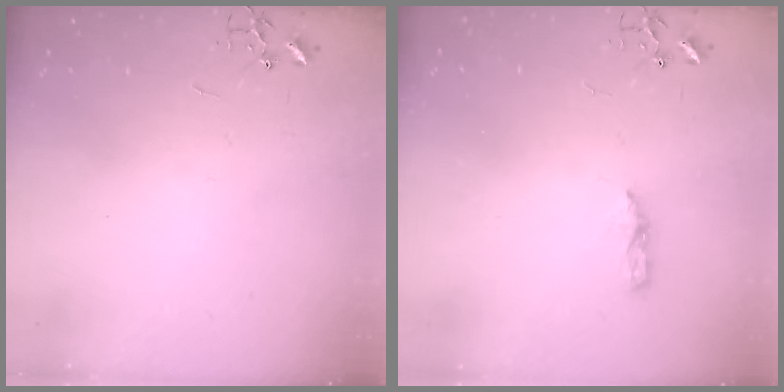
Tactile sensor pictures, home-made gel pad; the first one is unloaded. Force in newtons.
{"total": 6.0, "press": 6.0, "slide": 0.7}